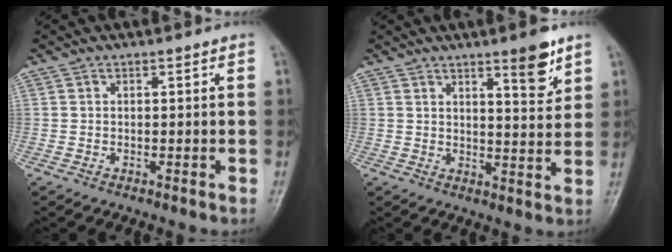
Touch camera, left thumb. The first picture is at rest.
{"total": 6.8, "force": [4.5, 1.4, 4.9], "torque": [-0.059, -0.033, 0.064]}